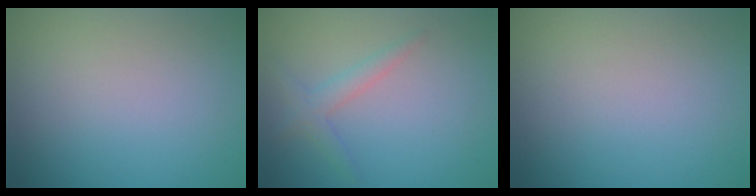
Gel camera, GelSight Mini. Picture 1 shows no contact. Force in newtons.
{"total": 1.8, "press": 1.8, "slide": 0.1}
{"total": 0.0}